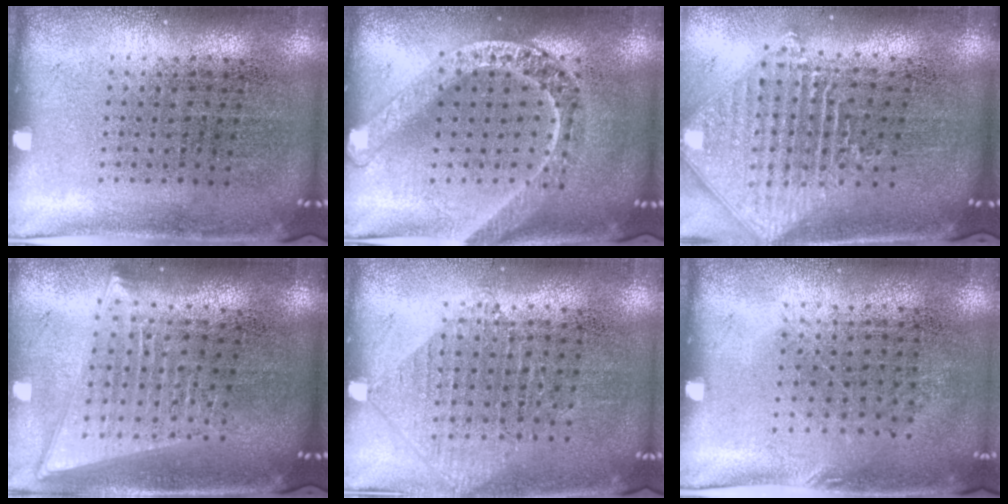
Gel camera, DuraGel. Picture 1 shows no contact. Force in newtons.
{"total": 1.8, "press": 1.8, "slide": 0.2}
{"total": 2.3, "press": 1.8, "slide": 1.5}
{"total": 2.0, "press": 1.7, "slide": 1.0}
{"total": 0.9, "press": 0.9, "slide": 0.2}
{"total": 0.8, "press": 0.6, "slide": 0.5}